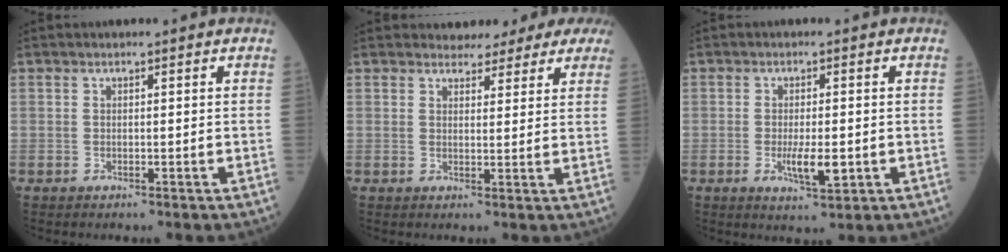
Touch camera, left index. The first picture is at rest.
{"total": 7.9, "force": [7.0, 3.0, 2.0], "torque": [-0.010, 0.008, 0.067]}
{"total": 4.6, "force": [-1.1, 1.2, 4.4], "torque": [-0.084, -0.007, -0.013]}